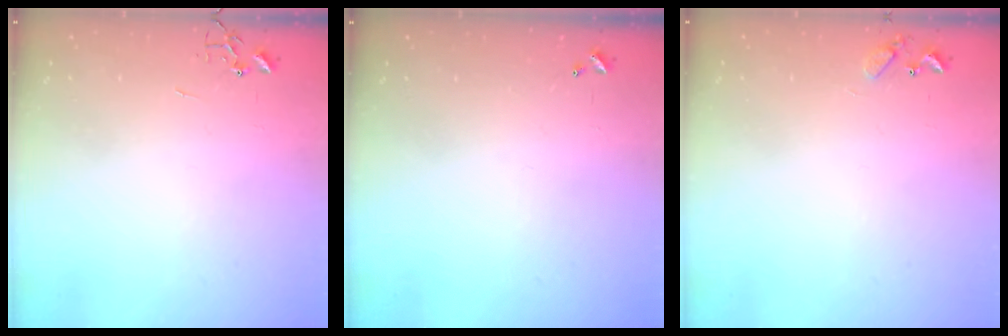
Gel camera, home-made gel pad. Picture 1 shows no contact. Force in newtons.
{"total": 0.0}
{"total": 7.0, "press": 7.0, "slide": 0.6}